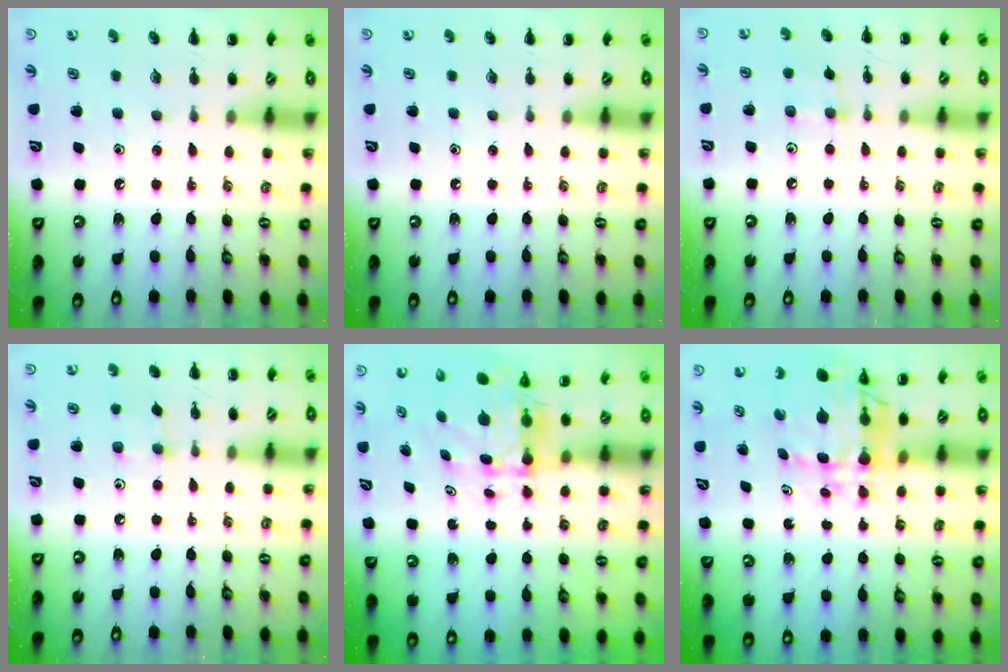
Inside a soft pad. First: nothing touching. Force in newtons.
{"total": 0.0}
{"total": 5.3, "press": 5.1, "slide": 1.1}
{"total": 6.4, "press": 6.1, "slide": 1.9}
{"total": 4.9, "press": 4.8, "slide": 1.0}
{"total": 8.1, "press": 7.6, "slide": 2.6}